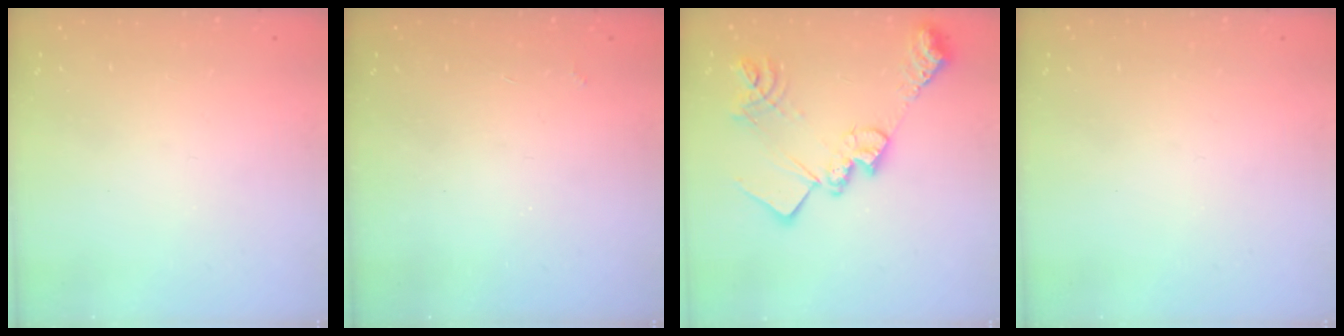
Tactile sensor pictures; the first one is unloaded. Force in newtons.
{"total": 2.9, "press": 2.9, "slide": 0.5}
{"total": 21.6, "press": 21.5, "slide": 1.5}
{"total": 0.0}